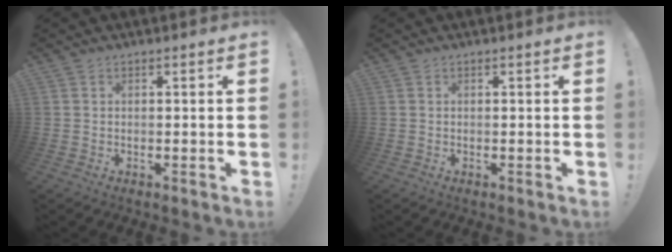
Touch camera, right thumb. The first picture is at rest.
{"total": 0.0}